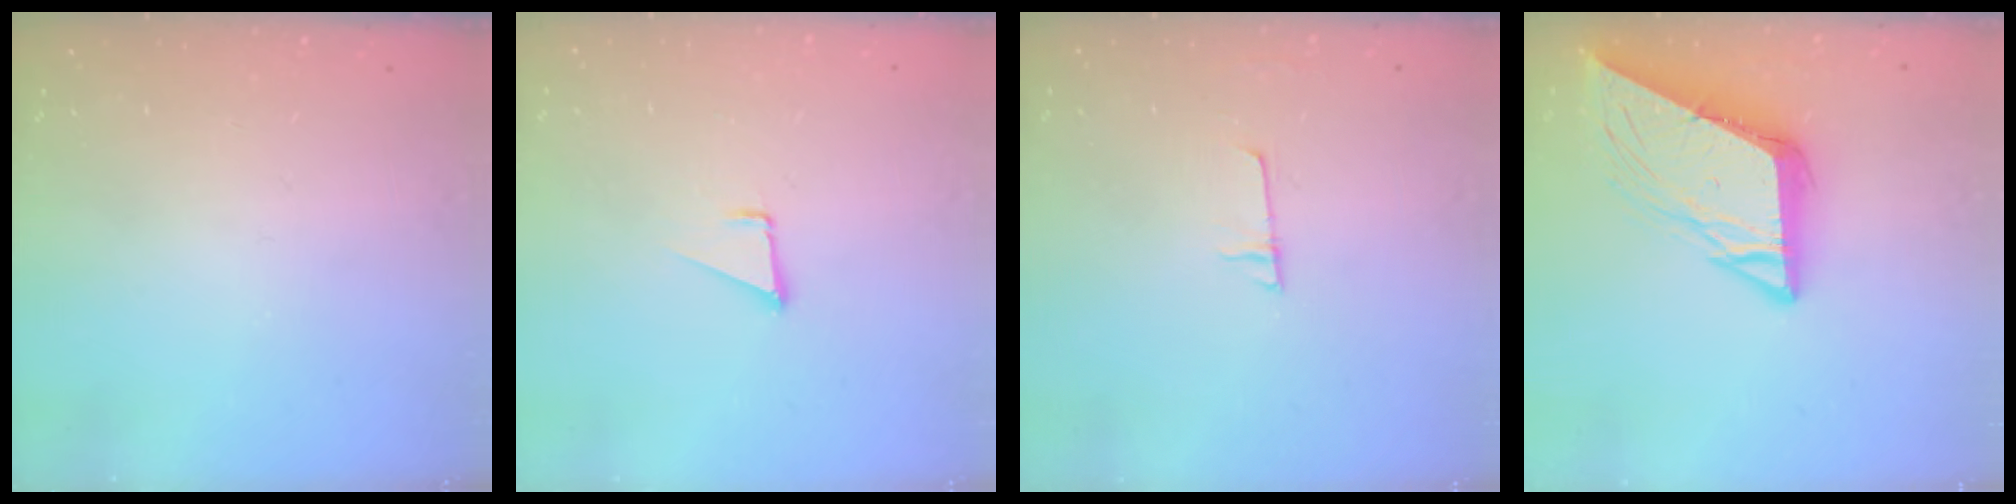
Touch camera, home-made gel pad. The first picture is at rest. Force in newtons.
{"total": 1.6, "press": 1.5, "slide": 0.1}
{"total": 4.4, "press": 4.4, "slide": 0.5}
{"total": 11.0, "press": 10.9, "slide": 1.2}